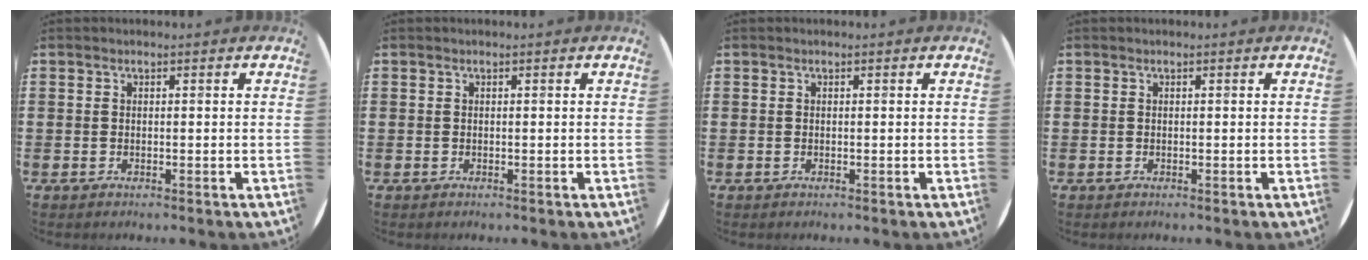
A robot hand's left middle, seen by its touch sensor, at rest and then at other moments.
{"total": 0.0}
{"total": 0.0}
{"total": 0.0}